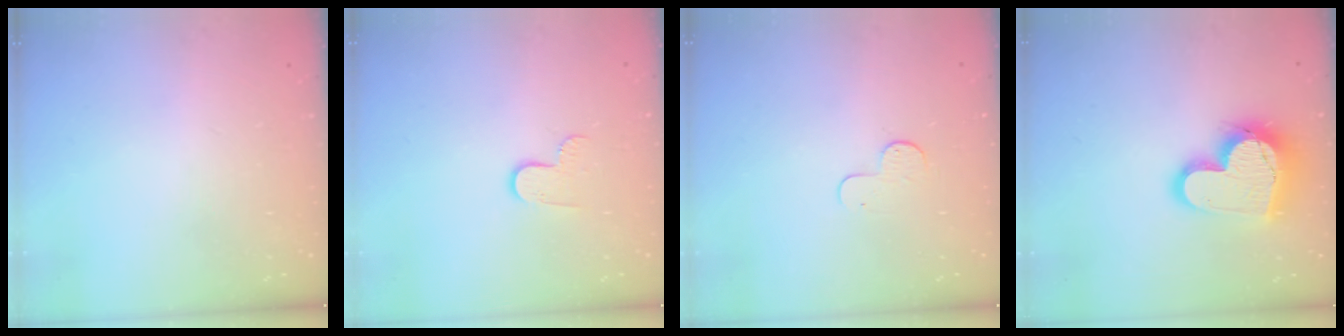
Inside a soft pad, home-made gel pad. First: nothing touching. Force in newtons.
{"total": 5.2, "press": 5.2, "slide": 0.5}
{"total": 5.0, "press": 5.0, "slide": 0.4}
{"total": 17.1, "press": 17.0, "slide": 1.5}